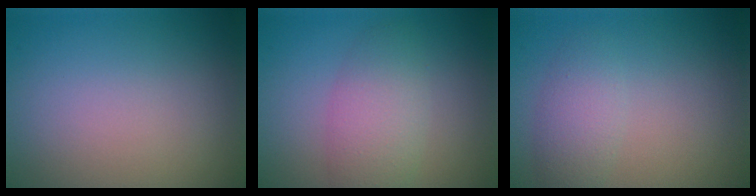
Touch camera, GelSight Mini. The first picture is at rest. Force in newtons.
{"total": 3.8, "press": 3.8, "slide": 0.1}
{"total": 2.4, "press": 2.4, "slide": 0.1}